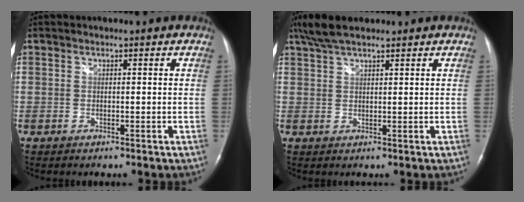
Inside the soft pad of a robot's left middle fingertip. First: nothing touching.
{"total": 5.6, "force": [4.5, 1.4, 3.1], "torque": [-0.071, 0.021, 0.088]}